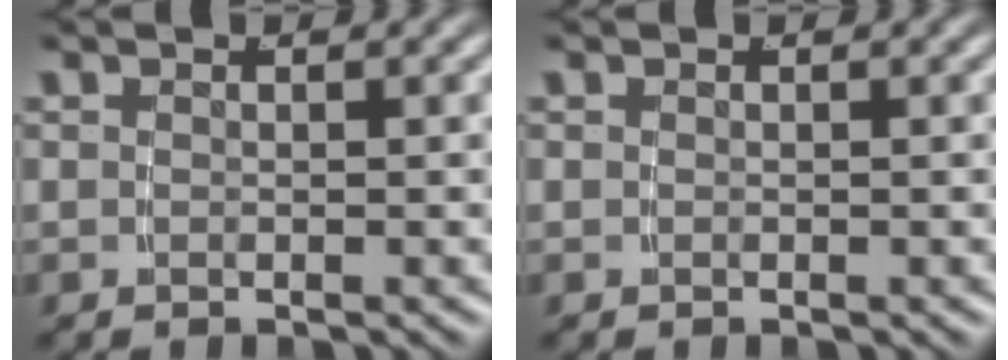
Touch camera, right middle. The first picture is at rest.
{"total": 0.0}